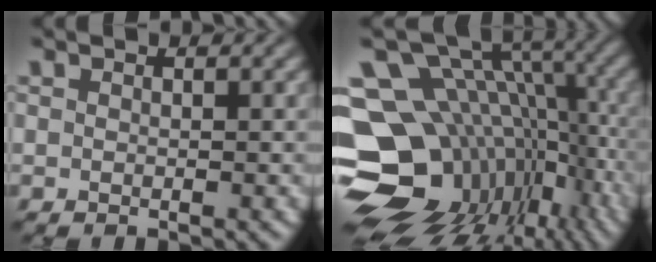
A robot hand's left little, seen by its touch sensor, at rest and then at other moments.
{"total": 16.9, "force": [-3.1, 12.2, 11.3], "torque": [-0.203, -0.005, 0.001]}